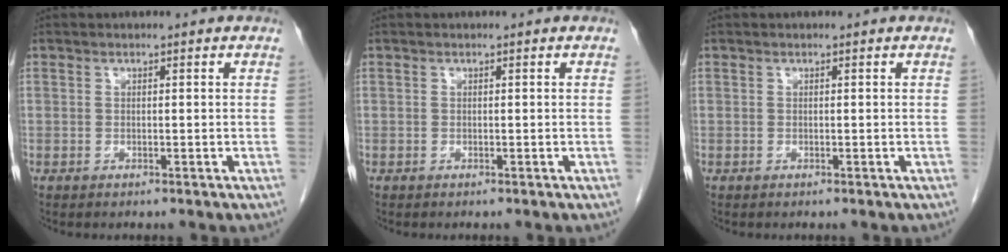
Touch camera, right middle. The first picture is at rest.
{"total": 0.0}
{"total": 0.0}